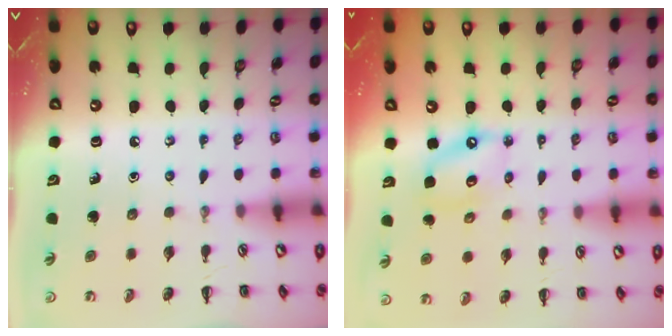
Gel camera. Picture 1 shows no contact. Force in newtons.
{"total": 8.2, "press": 8.1, "slide": 1.7}